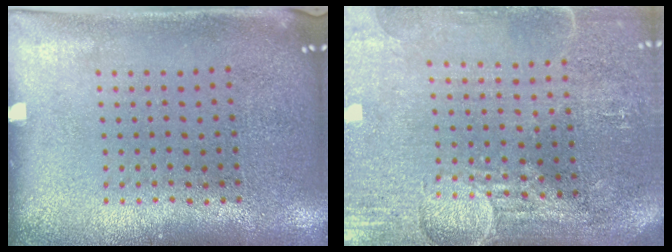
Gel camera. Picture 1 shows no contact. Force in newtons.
{"total": 3.8, "press": 3.6, "slide": 1.4}